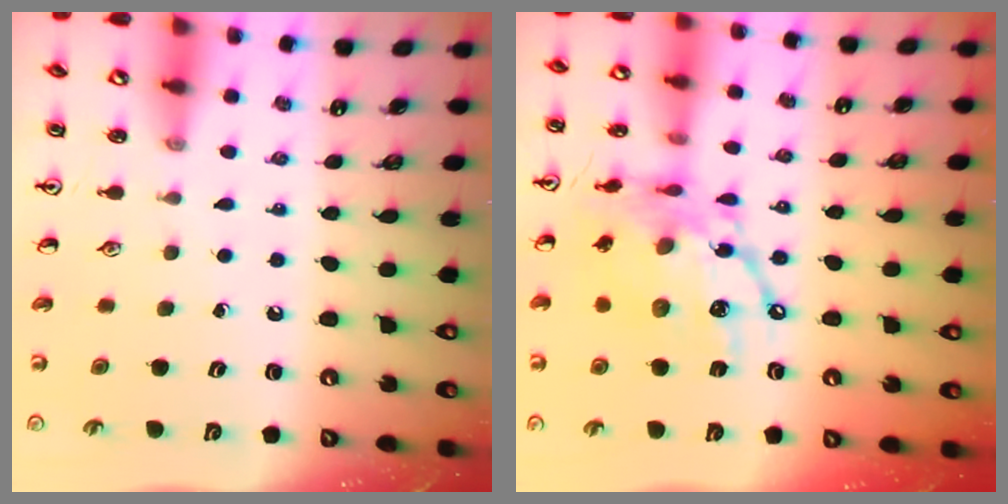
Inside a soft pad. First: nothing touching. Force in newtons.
{"total": 17.7, "press": 17.6, "slide": 1.5}